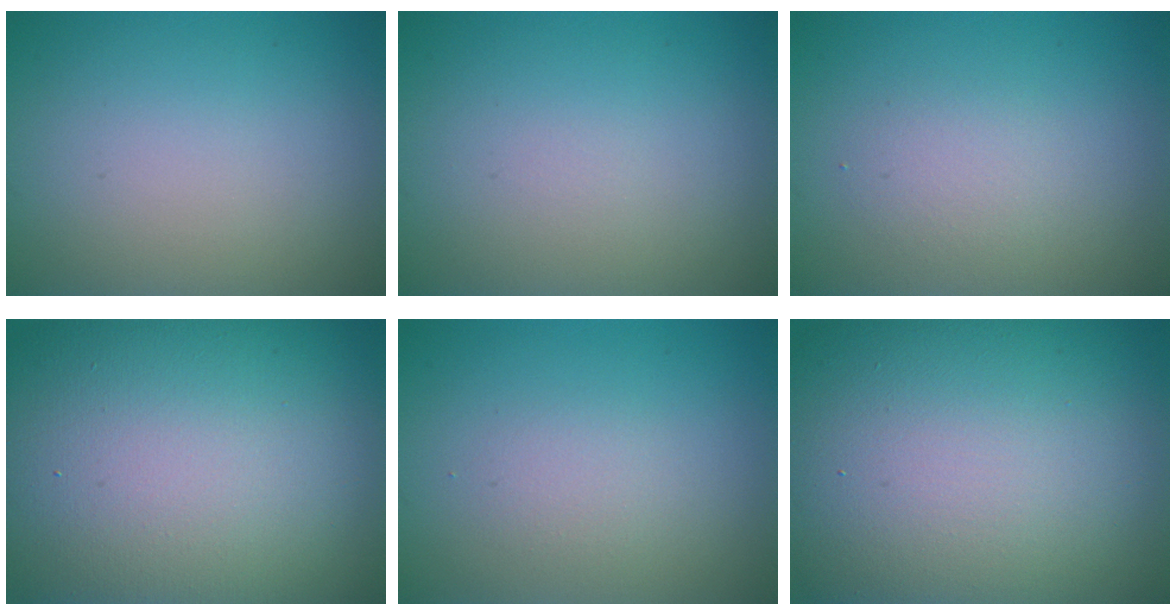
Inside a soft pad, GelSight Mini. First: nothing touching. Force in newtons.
{"total": 0.0}
{"total": 1.7, "press": 1.7, "slide": 0.2}
{"total": 21.7, "press": 21.7, "slide": 0.8}
{"total": 1.4, "press": 1.4, "slide": 0.1}
{"total": 21.4, "press": 21.4, "slide": 1.1}